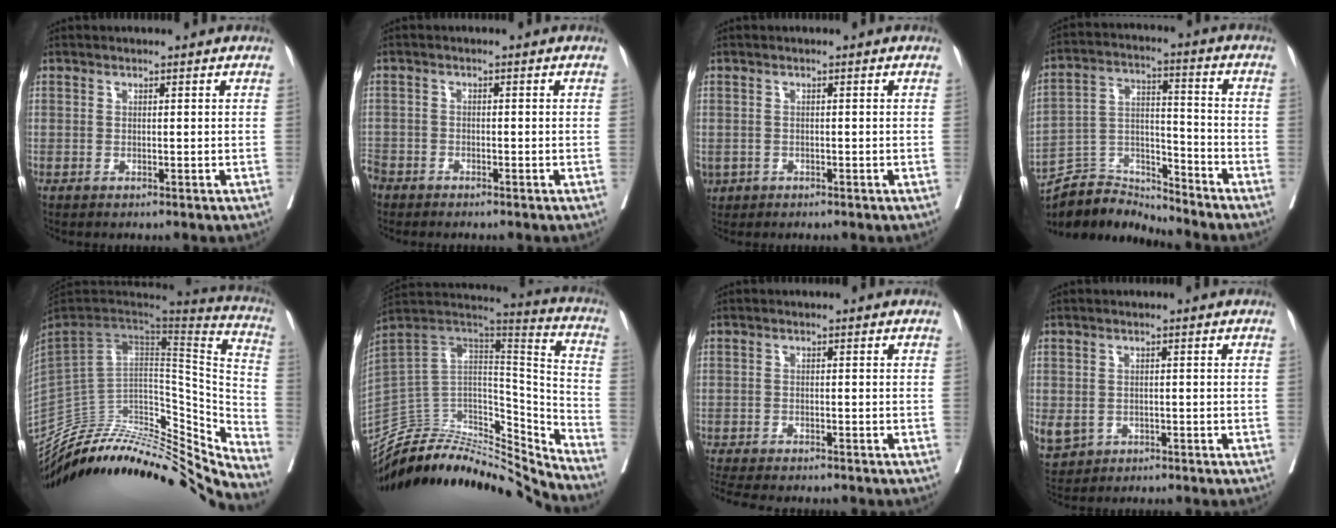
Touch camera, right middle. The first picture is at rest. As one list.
[{"total": 4.0, "force": [-3.4, 2.2, 0.5], "torque": [-0.017, -0.002, -0.070]}, {"total": 2.5, "force": [-1.3, 2.0, 0.7], "torque": [-0.015, -0.001, -0.018]}, {"total": 10.7, "force": [-10.7, 1.0, -0.2], "torque": [0.007, 0.039, -0.200]}, {"total": 36.7, "force": [-32.1, 9.3, 15.3], "torque": [-0.208, -0.021, -0.455]}, {"total": 29.3, "force": [-27.9, 4.9, 7.5], "torque": [-0.116, 0.014, -0.430]}, {"total": 10.7, "force": [-9.4, 2.2, 4.8], "torque": [-0.080, -0.012, -0.133]}, {"total": 5.8, "force": [-2.6, 4.8, 2.0], "torque": [-0.057, -0.002, -0.034]}]